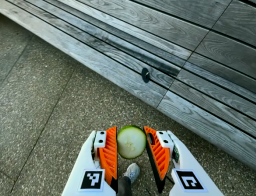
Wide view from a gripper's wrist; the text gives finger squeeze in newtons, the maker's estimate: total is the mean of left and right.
{"total": 11.1, "left": 11.5, "right": 10.6}